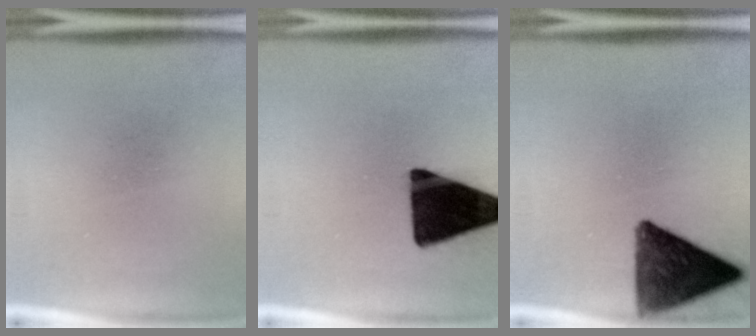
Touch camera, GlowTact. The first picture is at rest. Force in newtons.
{"total": 18.2}
{"total": 12.4}